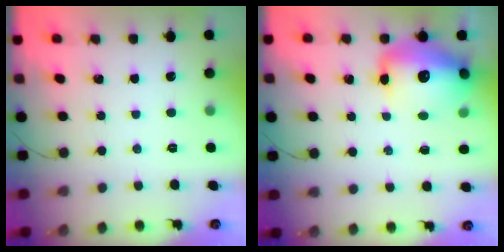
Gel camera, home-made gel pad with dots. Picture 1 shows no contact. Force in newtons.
{"total": 16.3, "press": 15.6, "slide": 4.5}